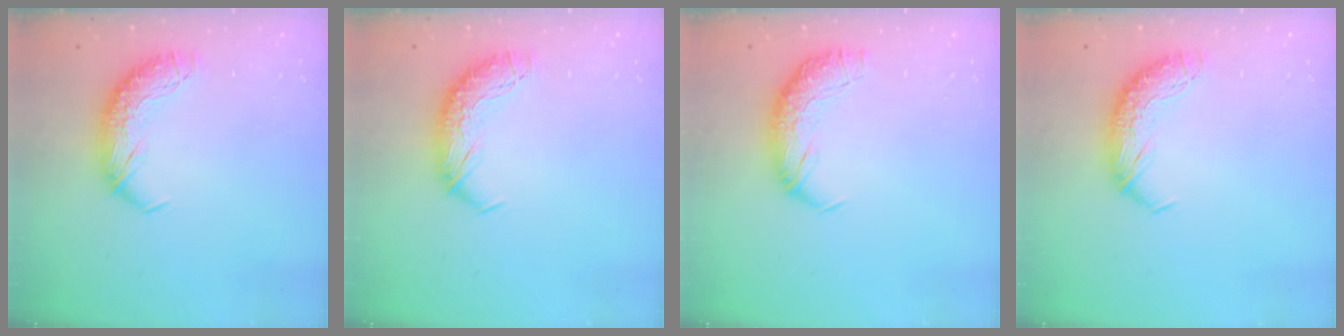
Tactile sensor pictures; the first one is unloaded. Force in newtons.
{"total": 0.0}
{"total": 2.5, "press": 1.2, "slide": 2.2}
{"total": 0.0}